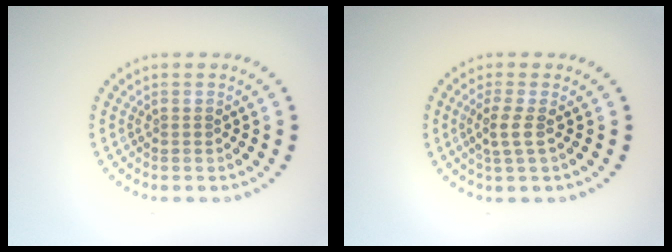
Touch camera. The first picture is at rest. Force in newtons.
{"total": 1.9, "press": 1.6, "slide": 1.0}